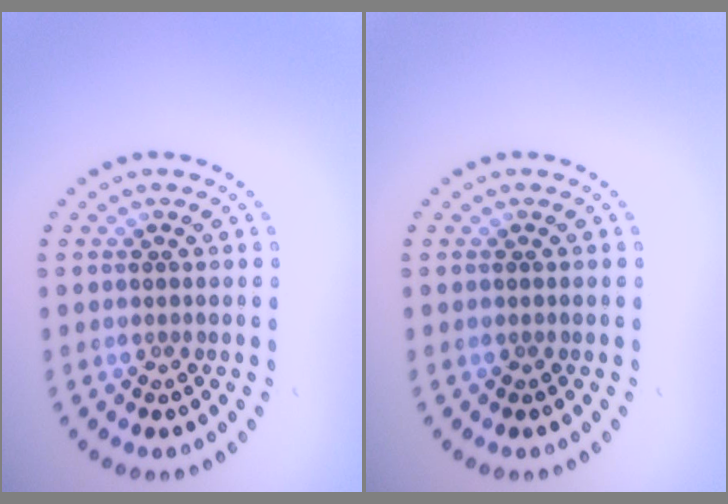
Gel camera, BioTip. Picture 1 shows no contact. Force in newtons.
{"total": 0.0}